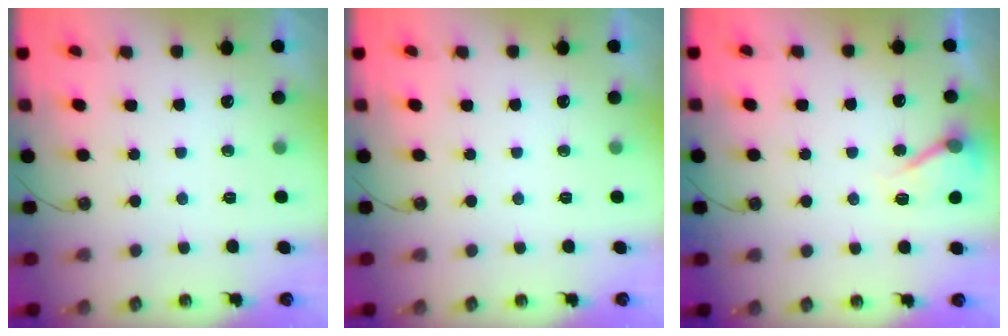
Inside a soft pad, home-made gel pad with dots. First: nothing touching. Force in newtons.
{"total": 0.0}
{"total": 8.9, "press": 8.8, "slide": 1.5}